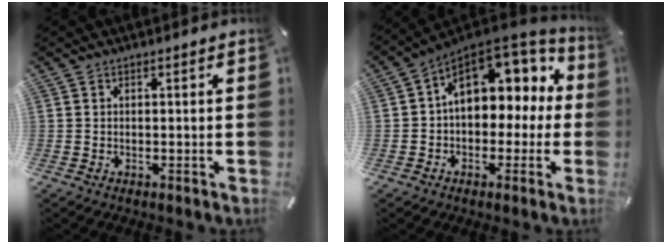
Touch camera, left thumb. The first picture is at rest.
{"total": 13.0, "force": [4.4, 9.2, 8.1], "torque": [-0.119, -0.025, 0.085]}